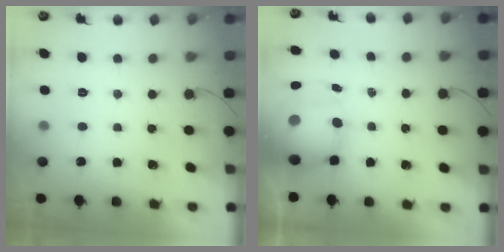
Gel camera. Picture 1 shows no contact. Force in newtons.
{"total": 10.4, "press": 10.0, "slide": 2.6}